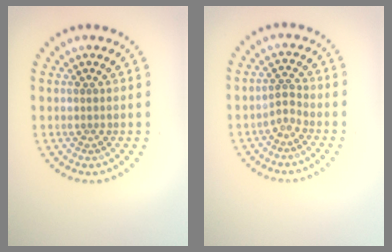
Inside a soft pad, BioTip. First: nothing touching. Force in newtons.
{"total": 1.3, "press": 0.9, "slide": 0.9}